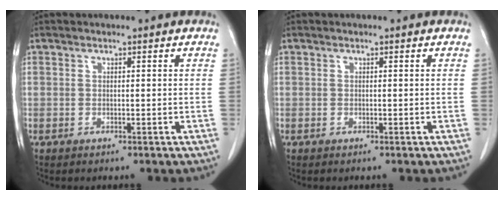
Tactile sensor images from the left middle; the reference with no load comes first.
{"total": 0.0}